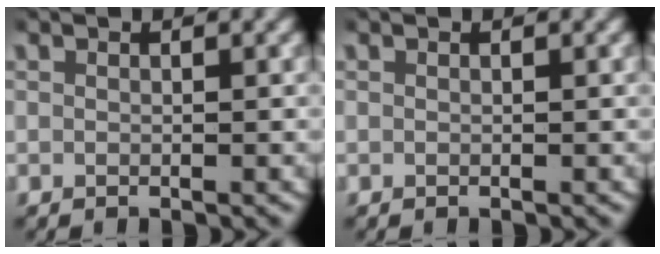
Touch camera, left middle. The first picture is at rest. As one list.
[{"total": 0.0}]